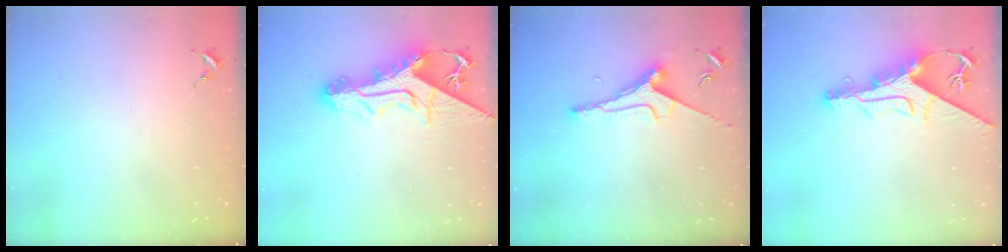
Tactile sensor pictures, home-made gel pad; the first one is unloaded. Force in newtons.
{"total": 19.0, "press": 18.9, "slide": 1.7}
{"total": 7.8, "press": 7.7, "slide": 1.0}
{"total": 13.9, "press": 13.8, "slide": 1.4}